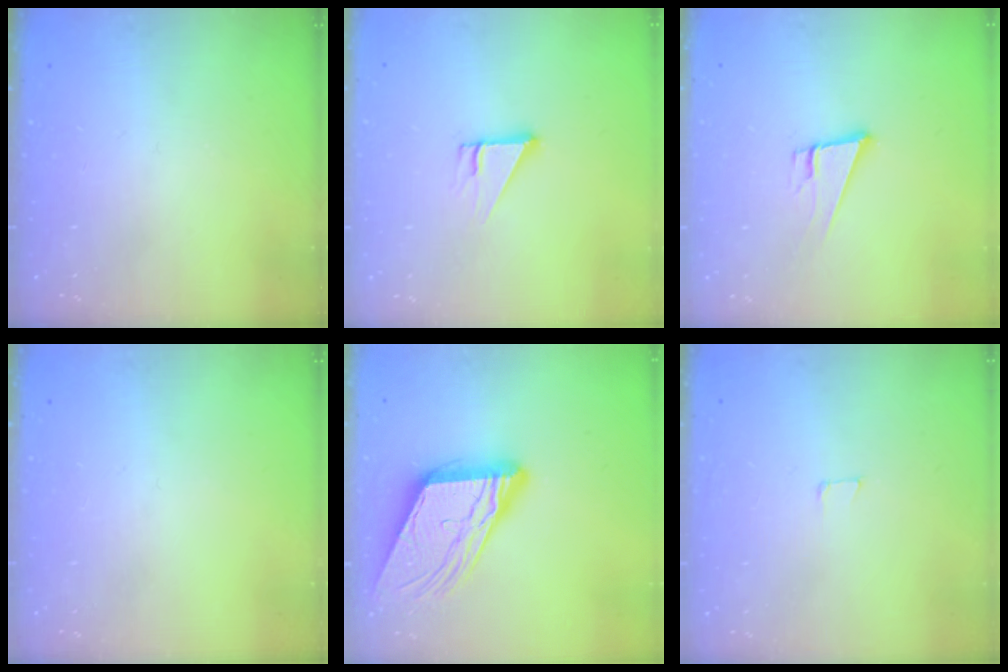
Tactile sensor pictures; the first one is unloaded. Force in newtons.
{"total": 2.9, "press": 2.9, "slide": 0.1}
{"total": 8.4, "press": 8.0, "slide": 2.5}
{"total": 0.0}
{"total": 14.9, "press": 14.8, "slide": 1.5}
{"total": 3.6, "press": 3.6, "slide": 0.2}